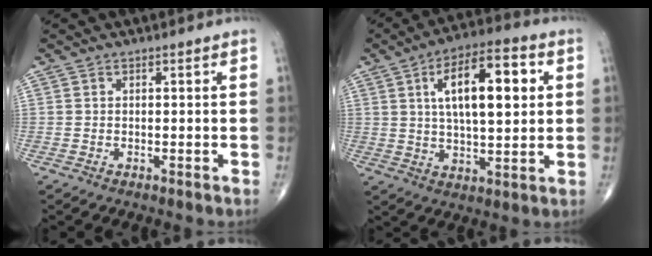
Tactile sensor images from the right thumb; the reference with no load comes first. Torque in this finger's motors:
{"motor_torque": [-0.23, 3.20, 1.25, 0.64, 0.15]}